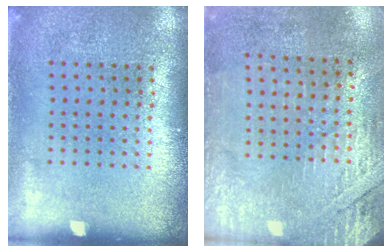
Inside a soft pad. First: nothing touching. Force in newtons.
{"total": 2.8, "press": 2.4, "slide": 1.4}